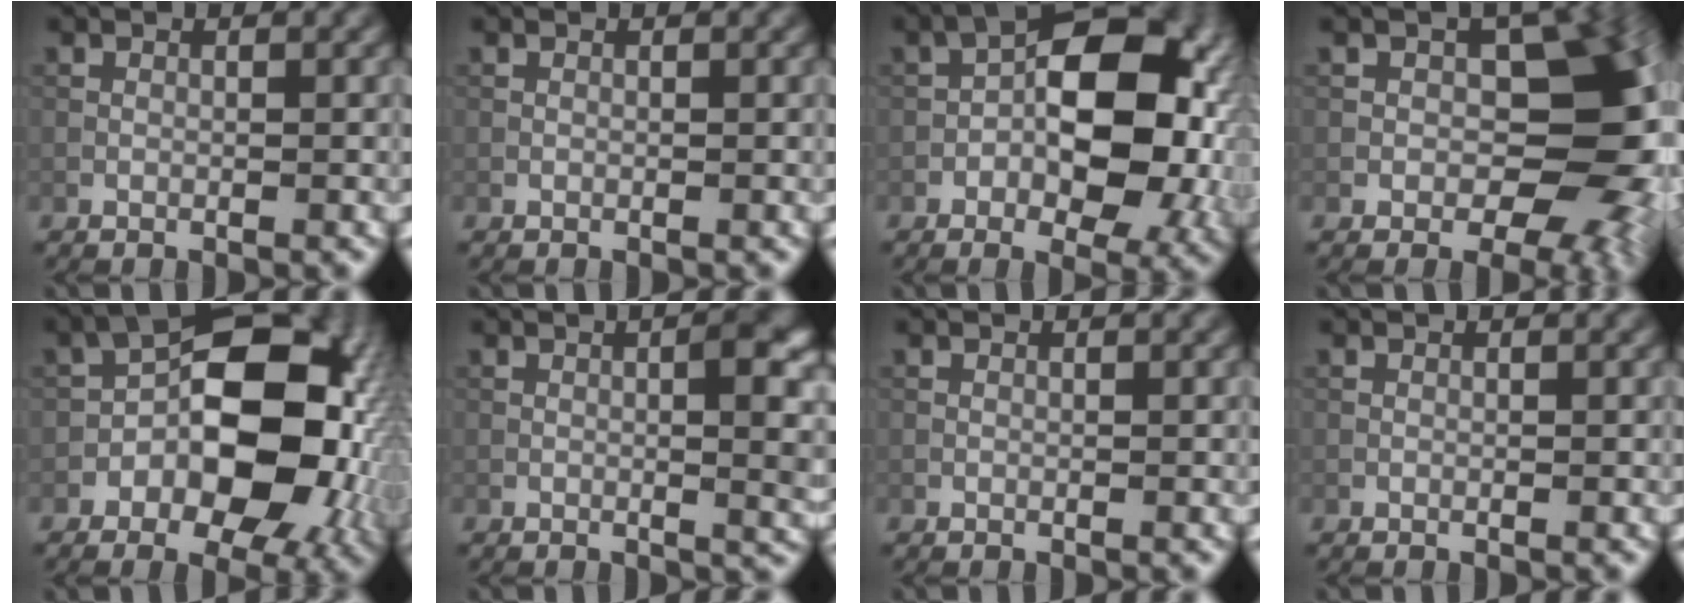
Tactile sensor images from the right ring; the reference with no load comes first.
{"total": 0.0}
{"total": 11.9, "force": [-1.4, 6.8, 9.6], "torque": [-0.113, 0.011, -0.029]}
{"total": 9.6, "force": [-1.4, 6.4, 7.1], "torque": [-0.030, 0.017, -0.029]}
{"total": 13.1, "force": [-2.4, 7.9, 10.1], "torque": [-0.128, 0.003, -0.048]}
{"total": 4.7, "force": [-0.4, 1.8, 4.3], "torque": [-0.053, -0.005, -0.003]}
{"total": 0.0}
{"total": 0.0}